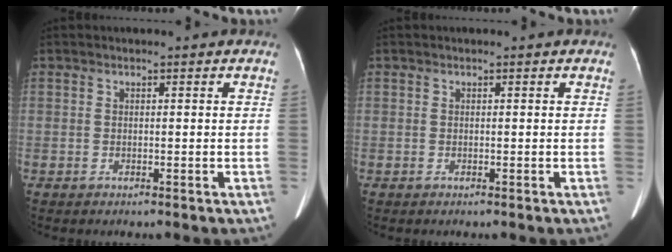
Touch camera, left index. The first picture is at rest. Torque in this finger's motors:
{"motor_torque": [0.02, 0.02, 0.01, 0.01]}